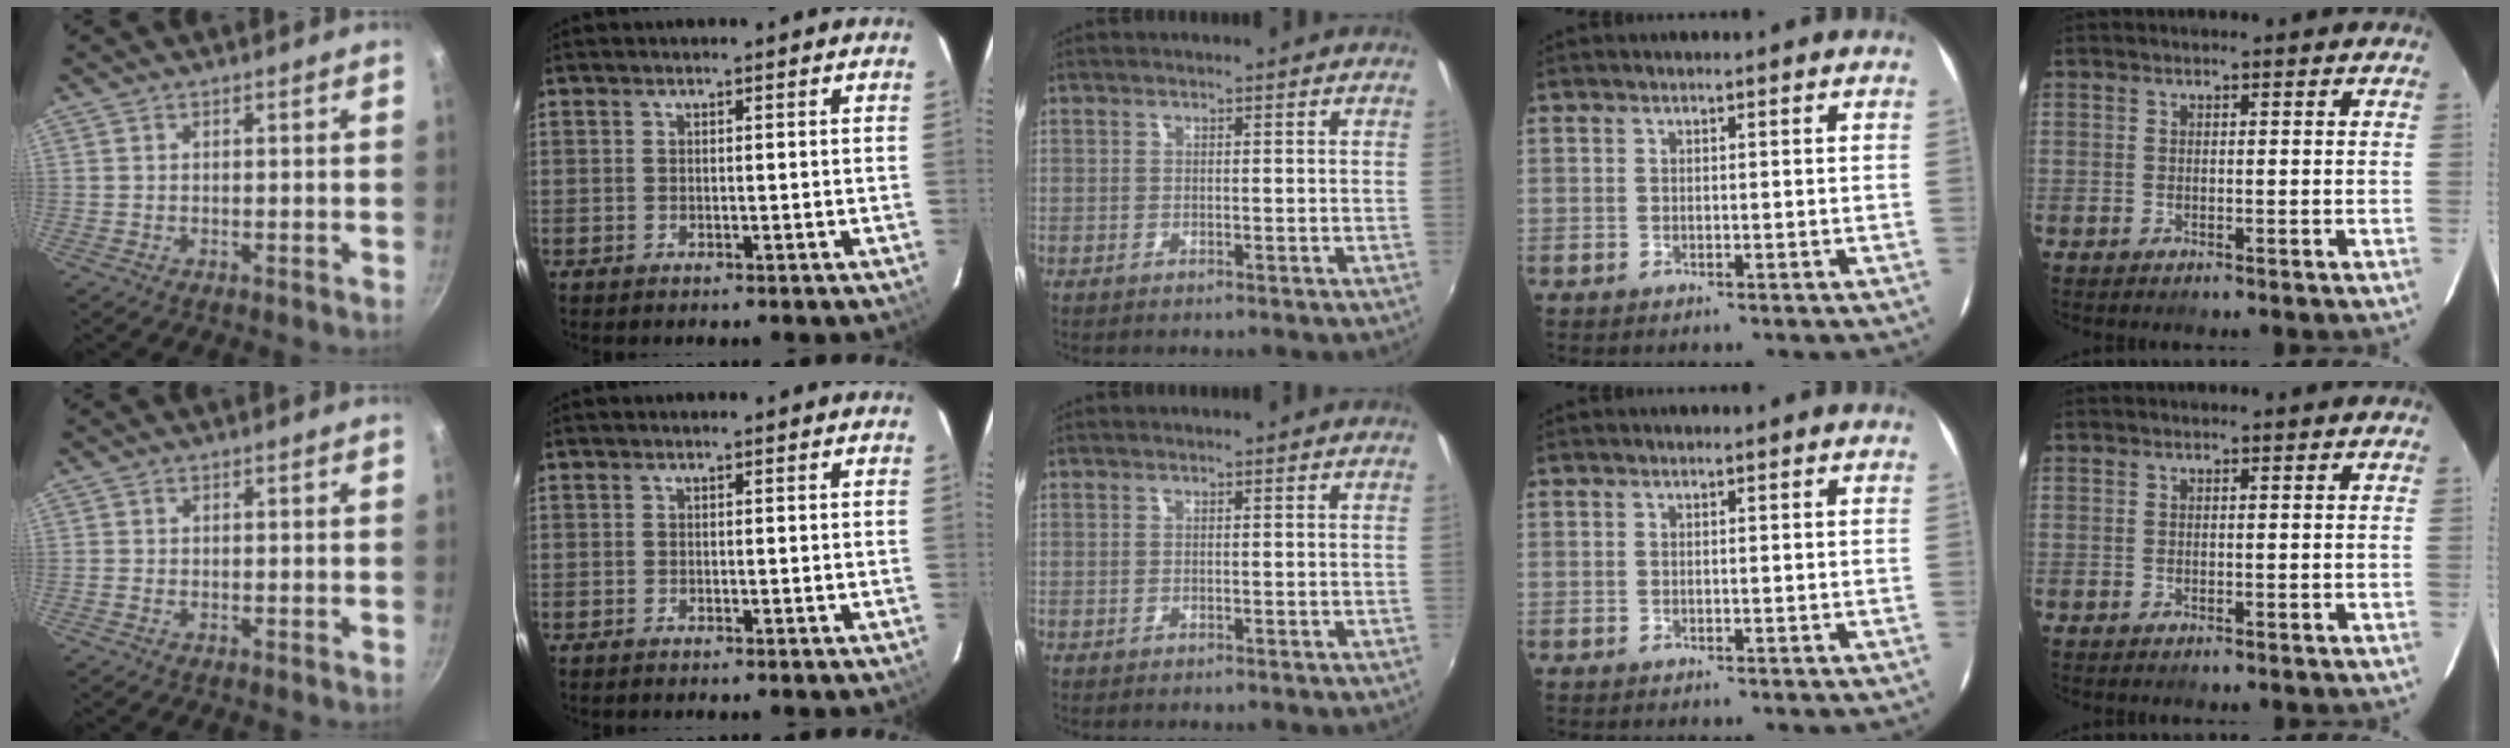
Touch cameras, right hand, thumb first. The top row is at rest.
{}